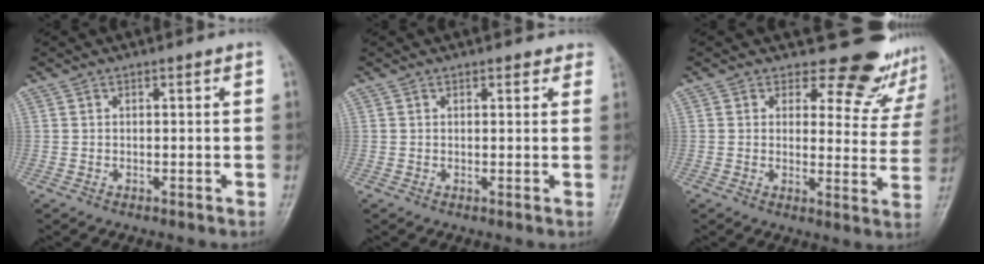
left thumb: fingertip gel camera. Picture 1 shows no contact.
{"total": 2.1, "force": [1.6, 1.1, 0.6], "torque": [0.016, -0.004, 0.012]}
{"total": 13.7, "force": [12.1, 6.0, 2.7], "torque": [0.017, -0.102, 0.123]}